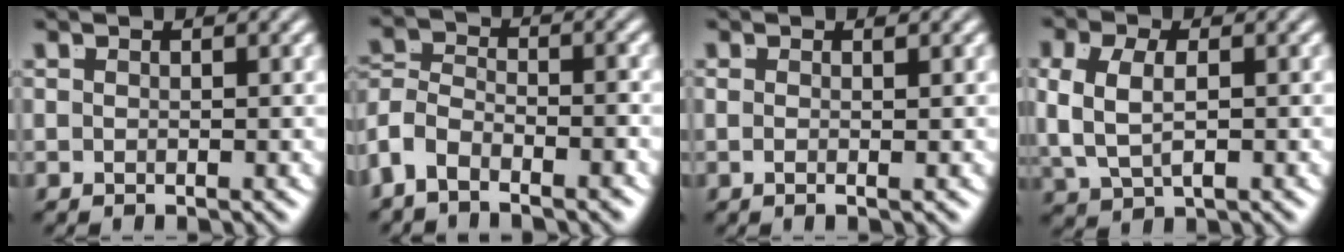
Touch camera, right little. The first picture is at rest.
{"total": 5.9, "force": [-2.5, 4.7, 2.7], "torque": [-0.076, -0.024, -0.045]}
{"total": 1.4, "force": [-0.2, -0.8, 1.1], "torque": [-0.015, -0.007, 0.001]}
{"total": 5.0, "force": [0.3, 3.5, 3.6], "torque": [-0.089, -0.009, 0.014]}